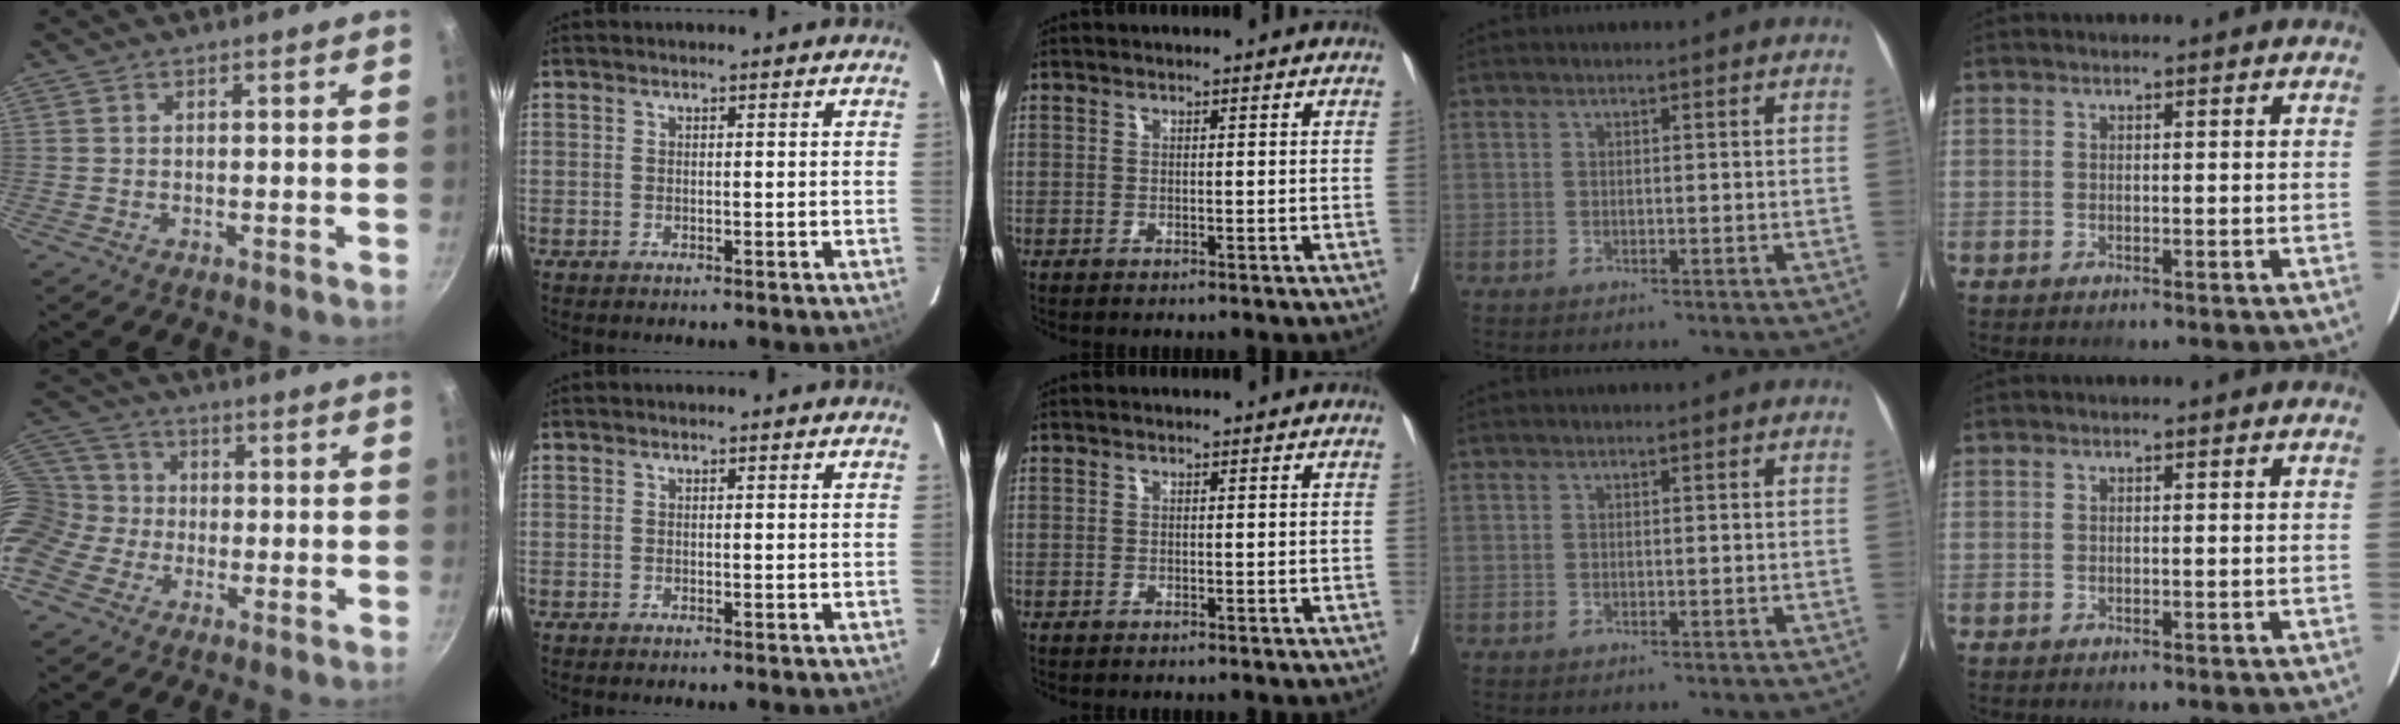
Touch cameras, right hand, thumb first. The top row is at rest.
{"thumb": {"total": 16.5, "force": [-3.6, 14.0, 7.9], "torque": [-0.201, 0.044, -0.072]}}